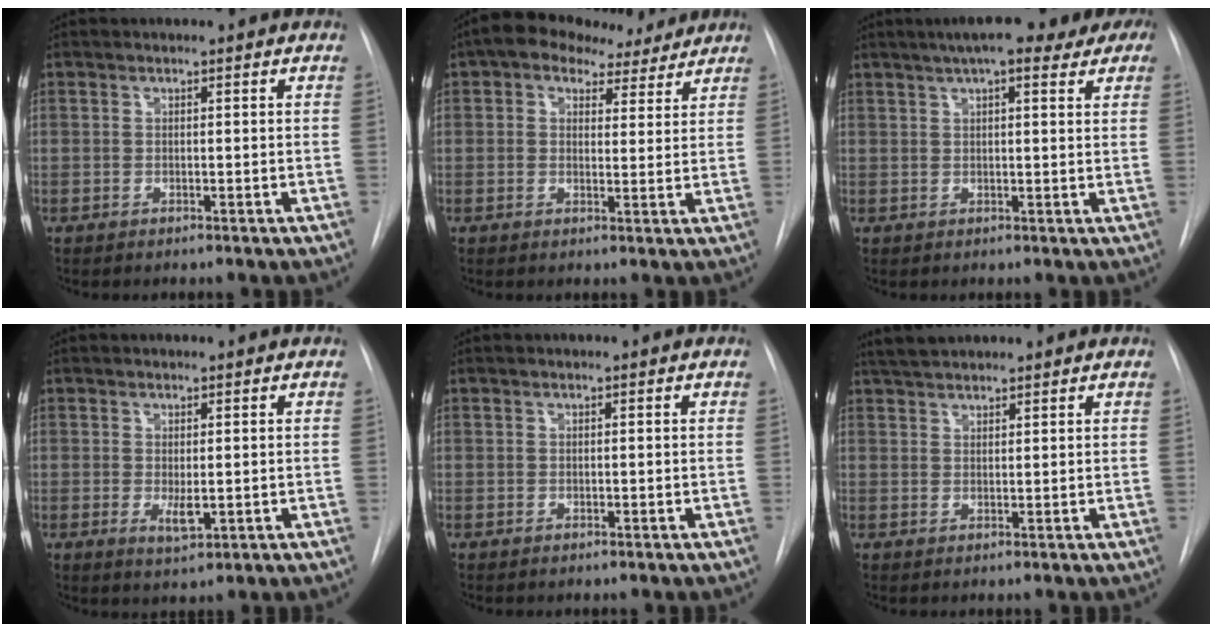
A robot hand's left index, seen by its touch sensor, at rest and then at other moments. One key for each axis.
{"total": 8.3, "fx": 6.2, "fy": 4.5, "fz": 3.3, "tx": -0.043, "ty": 0.029, "tz": 0.084}
{"total": 13.5, "fx": 9.6, "fy": 3.4, "fz": 8.9, "tx": -0.126, "ty": 0.042, "tz": 0.117}
{"total": 2.6, "fx": -0.1, "fy": 1.0, "fz": 2.4, "tx": -0.042, "ty": -0.009, "tz": 0.006}
{"total": 0.0}
{"total": 4.6, "fx": 4.2, "fy": 1.0, "fz": 1.6, "tx": -0.032, "ty": 0.030, "tz": 0.076}